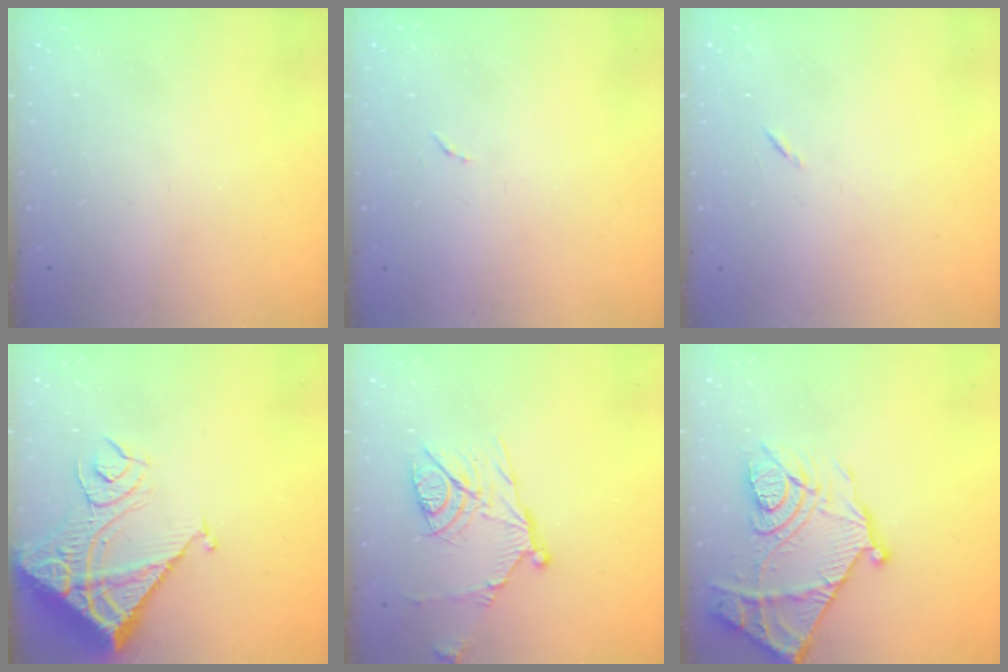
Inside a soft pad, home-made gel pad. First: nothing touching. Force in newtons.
{"total": 4.0, "press": 4.0, "slide": 0.3}
{"total": 4.9, "press": 4.5, "slide": 1.9}
{"total": 17.3, "press": 17.1, "slide": 2.3}
{"total": 12.8, "press": 12.8, "slide": 0.8}
{"total": 17.3, "press": 17.2, "slide": 1.7}